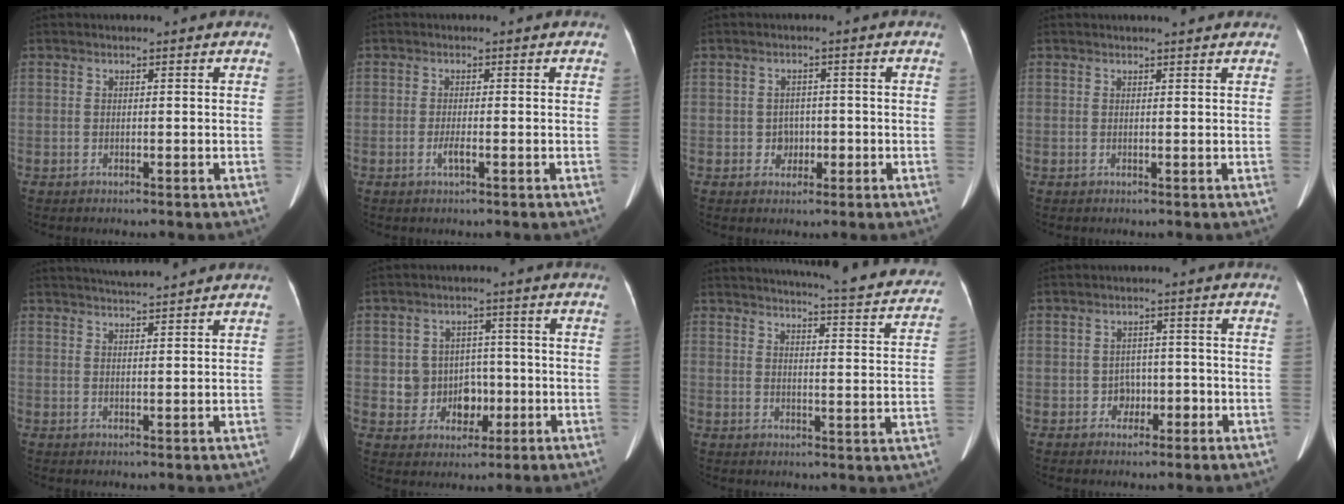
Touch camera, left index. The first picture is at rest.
{"total": 1.4, "force": [-0.6, 0.1, 1.3], "torque": [-0.030, -0.002, -0.012]}
{"total": 2.6, "force": [-0.7, 2.3, 1.0], "torque": [-0.012, 0.008, -0.006]}
{"total": 3.0, "force": [2.6, 0.2, 1.4], "torque": [-0.019, 0.011, 0.029]}
{"total": 5.3, "force": [5.0, -0.7, 1.6], "torque": [-0.027, 0.016, 0.078]}
{"total": 6.3, "force": [-0.8, 5.9, 1.9], "torque": [-0.030, 0.019, -0.004]}
{"total": 21.9, "force": [20.4, 1.8, 7.7], "torque": [-0.098, -0.063, 0.230]}
{"total": 3.0, "force": [-1.2, 2.5, 1.1], "torque": [-0.012, 0.011, -0.014]}